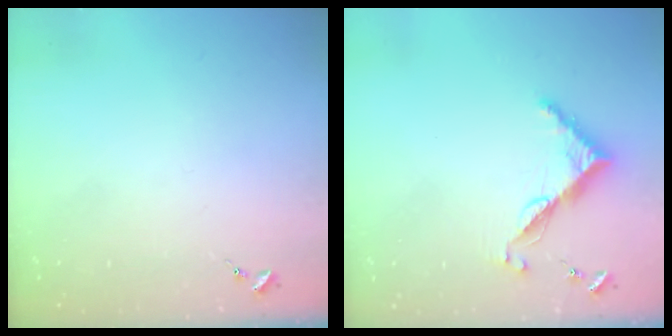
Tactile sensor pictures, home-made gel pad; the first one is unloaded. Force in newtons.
{"total": 7.4, "press": 7.4, "slide": 0.7}